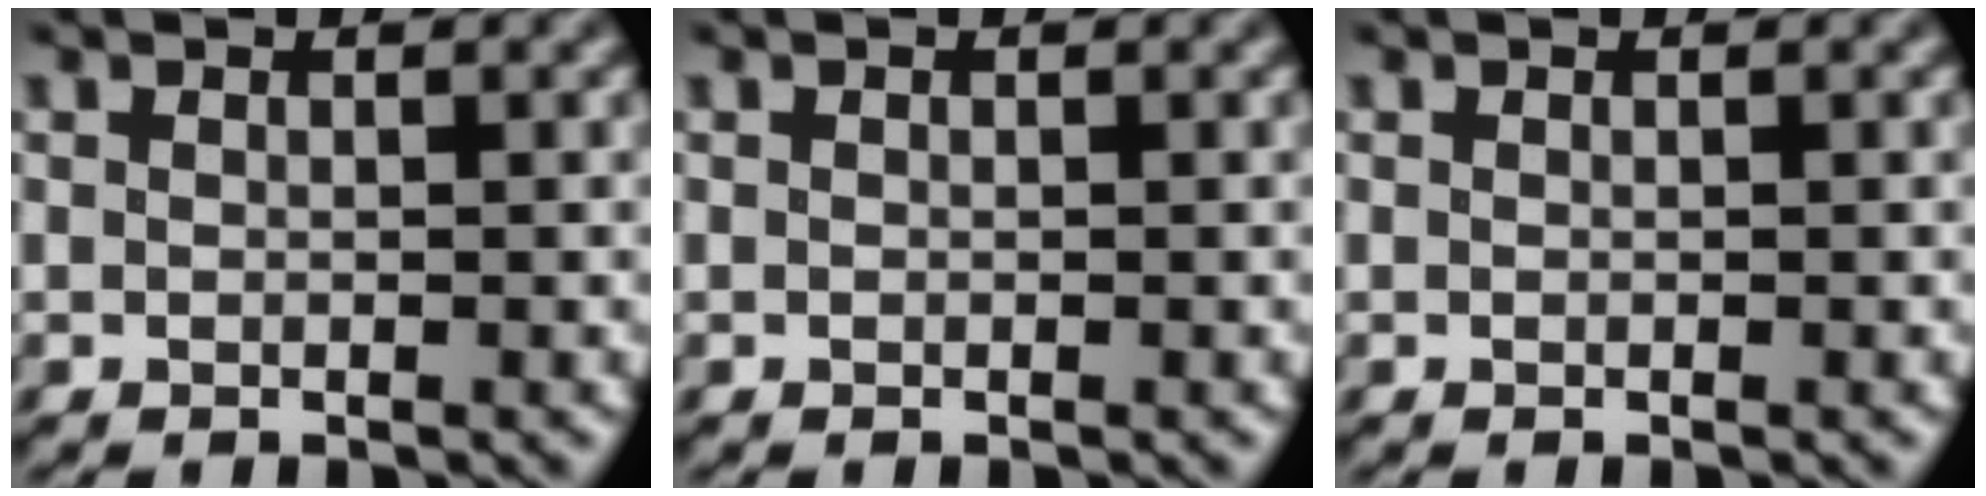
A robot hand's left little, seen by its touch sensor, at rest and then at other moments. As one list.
[{"total": 0.0}, {"total": 0.0}]